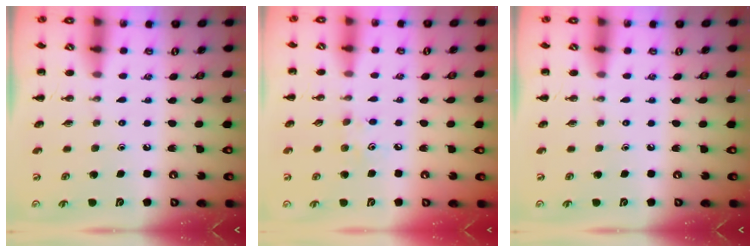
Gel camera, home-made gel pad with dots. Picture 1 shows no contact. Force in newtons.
{"total": 4.7, "press": 4.6, "slide": 1.1}
{"total": 0.0}